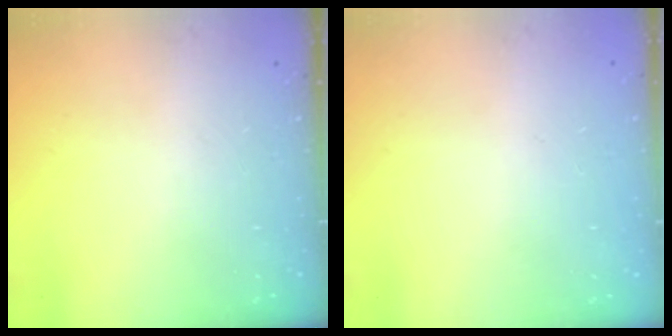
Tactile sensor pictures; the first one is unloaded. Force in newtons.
{"total": 0.0}